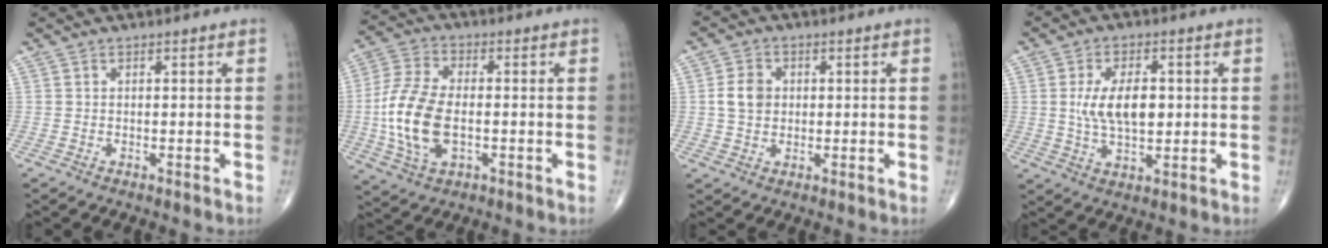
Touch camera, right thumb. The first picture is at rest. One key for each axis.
{"total": 13.8, "fx": -2.0, "fy": 7.6, "fz": 11.3, "tx": -0.244, "ty": 0.007, "tz": -0.037}
{"total": 5.0, "fx": 0.5, "fy": 4.0, "fz": 3.0, "tx": -0.046, "ty": 0.002, "tz": 0.007}
{"total": 9.2, "fx": 0.8, "fy": 4.9, "fz": 7.7, "tx": -0.128, "ty": -0.004, "tz": 0.019}